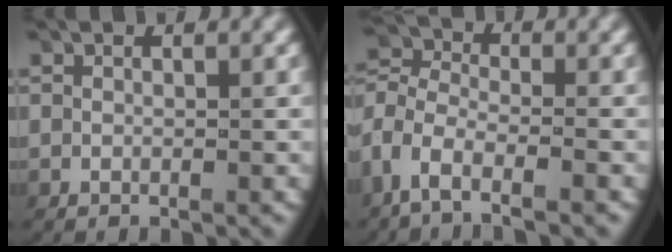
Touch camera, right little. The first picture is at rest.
{"total": 5.8, "force": [-1.4, 4.5, 3.4], "torque": [-0.095, -0.016, -0.030]}